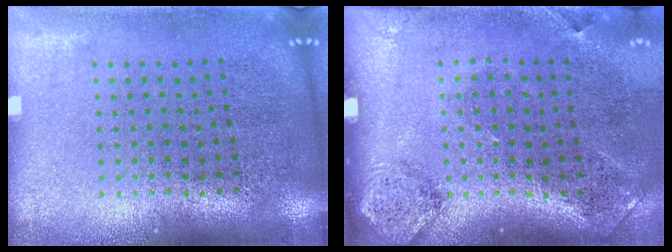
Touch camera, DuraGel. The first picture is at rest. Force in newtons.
{"total": 1.9, "press": 1.1, "slide": 1.5}